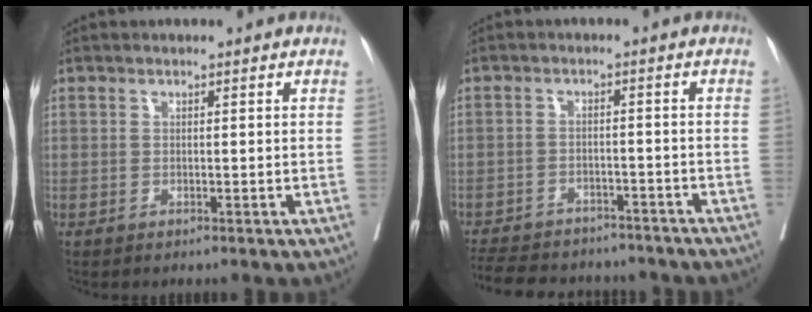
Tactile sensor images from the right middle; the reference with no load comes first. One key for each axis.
{"total": 18.2, "fx": -15.9, "fy": 5.9, "fz": 6.6, "tx": -0.165, "ty": -0.013, "tz": -0.208}